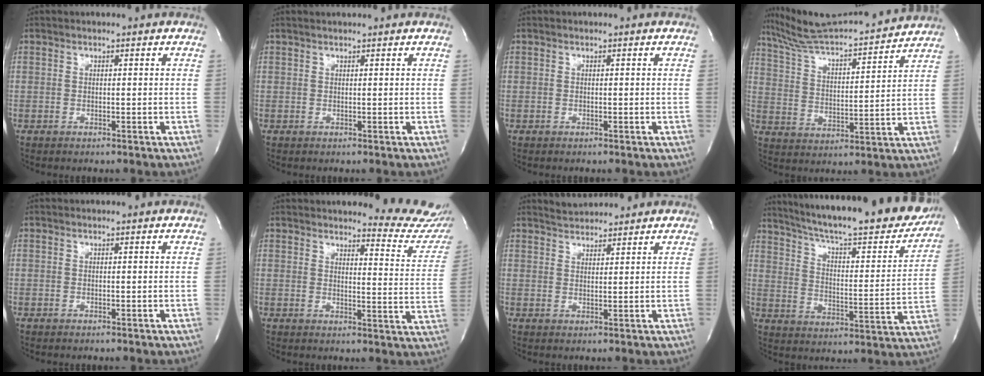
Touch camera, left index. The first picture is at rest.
{"total": 1.4, "force": [1.3, 0.0, 0.5], "torque": [-0.008, 0.014, 0.025]}
{"total": 0.0}
{"total": 17.2, "force": [16.3, 0.3, 5.4], "torque": [-0.101, 0.000, 0.255]}
{"total": 0.0}
{"total": 13.3, "force": [13.0, 1.5, 2.6], "torque": [-0.008, -0.092, 0.122]}
{"total": 3.7, "force": [3.7, 0.5, 0.2], "torque": [-0.009, 0.021, 0.065]}
{"total": 28.5, "force": [24.7, 4.5, 13.7], "torque": [-0.220, -0.044, 0.328]}